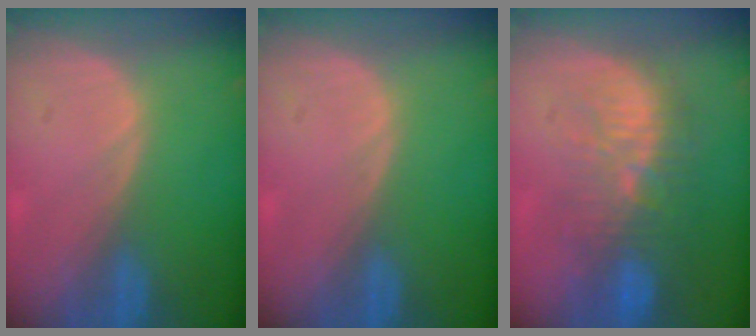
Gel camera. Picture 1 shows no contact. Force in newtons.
{"total": 0.0}
{"total": 10.1, "press": 9.2, "slide": 4.2}